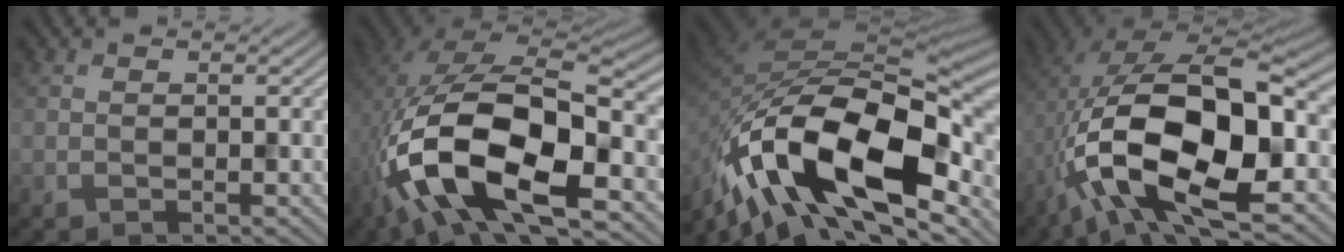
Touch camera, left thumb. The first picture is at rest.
{"total": 16.3, "force": [-5.8, 8.5, 12.6], "torque": [-0.259, -0.021, -0.100]}
{"total": 18.9, "force": [-8.7, 9.9, 13.6], "torque": [-0.257, -0.018, -0.152]}
{"total": 16.1, "force": [-4.4, 7.9, 13.3], "torque": [-0.246, -0.003, -0.079]}